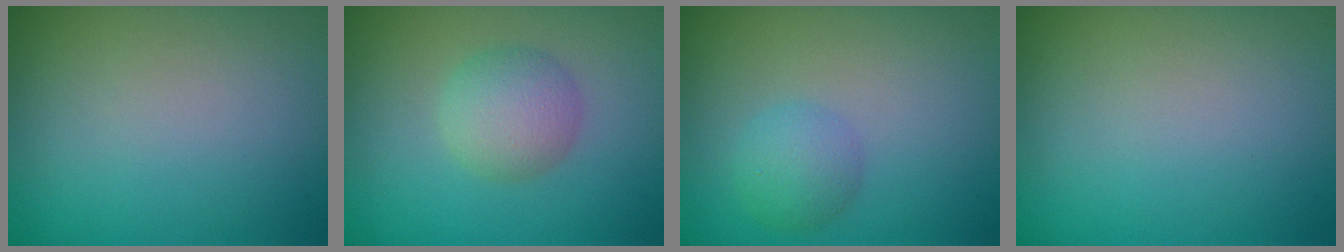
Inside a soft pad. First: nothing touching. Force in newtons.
{"total": 3.3, "press": 3.3, "slide": 0.0}
{"total": 2.4, "press": 2.4, "slide": 0.1}
{"total": 0.0}